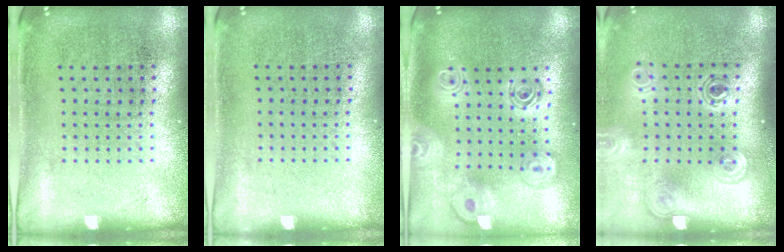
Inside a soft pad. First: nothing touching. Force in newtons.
{"total": 0.0}
{"total": 2.2, "press": 1.8, "slide": 1.3}
{"total": 1.8, "press": 1.3, "slide": 1.2}